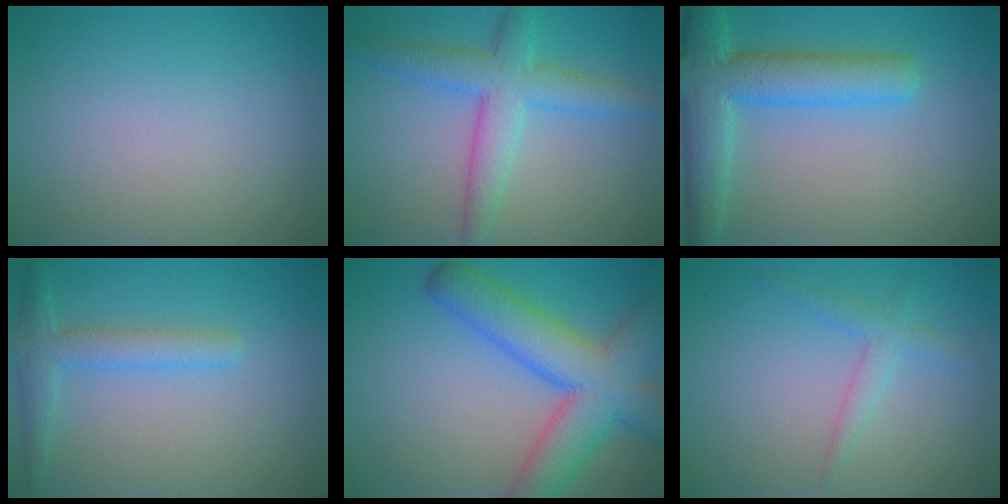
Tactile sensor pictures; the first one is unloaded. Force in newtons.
{"total": 4.9, "press": 4.9, "slide": 0.1}
{"total": 6.9, "press": 6.8, "slide": 0.4}
{"total": 3.0, "press": 3.0, "slide": 0.1}
{"total": 9.0, "press": 9.0, "slide": 0.4}
{"total": 1.8, "press": 1.8, "slide": 0.0}